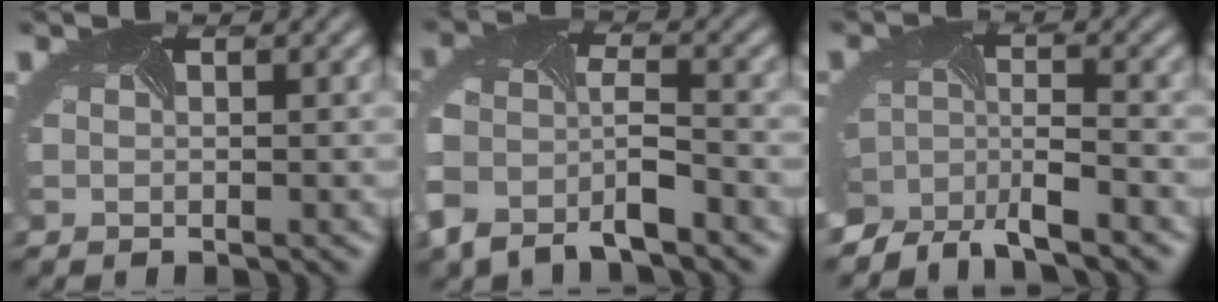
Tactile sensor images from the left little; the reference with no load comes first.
{"total": 6.9, "force": [-4.5, 3.2, 4.1], "torque": [-0.092, -0.025, -0.080]}
{"total": 6.1, "force": [-5.5, 1.4, 2.1], "torque": [-0.038, -0.018, -0.098]}